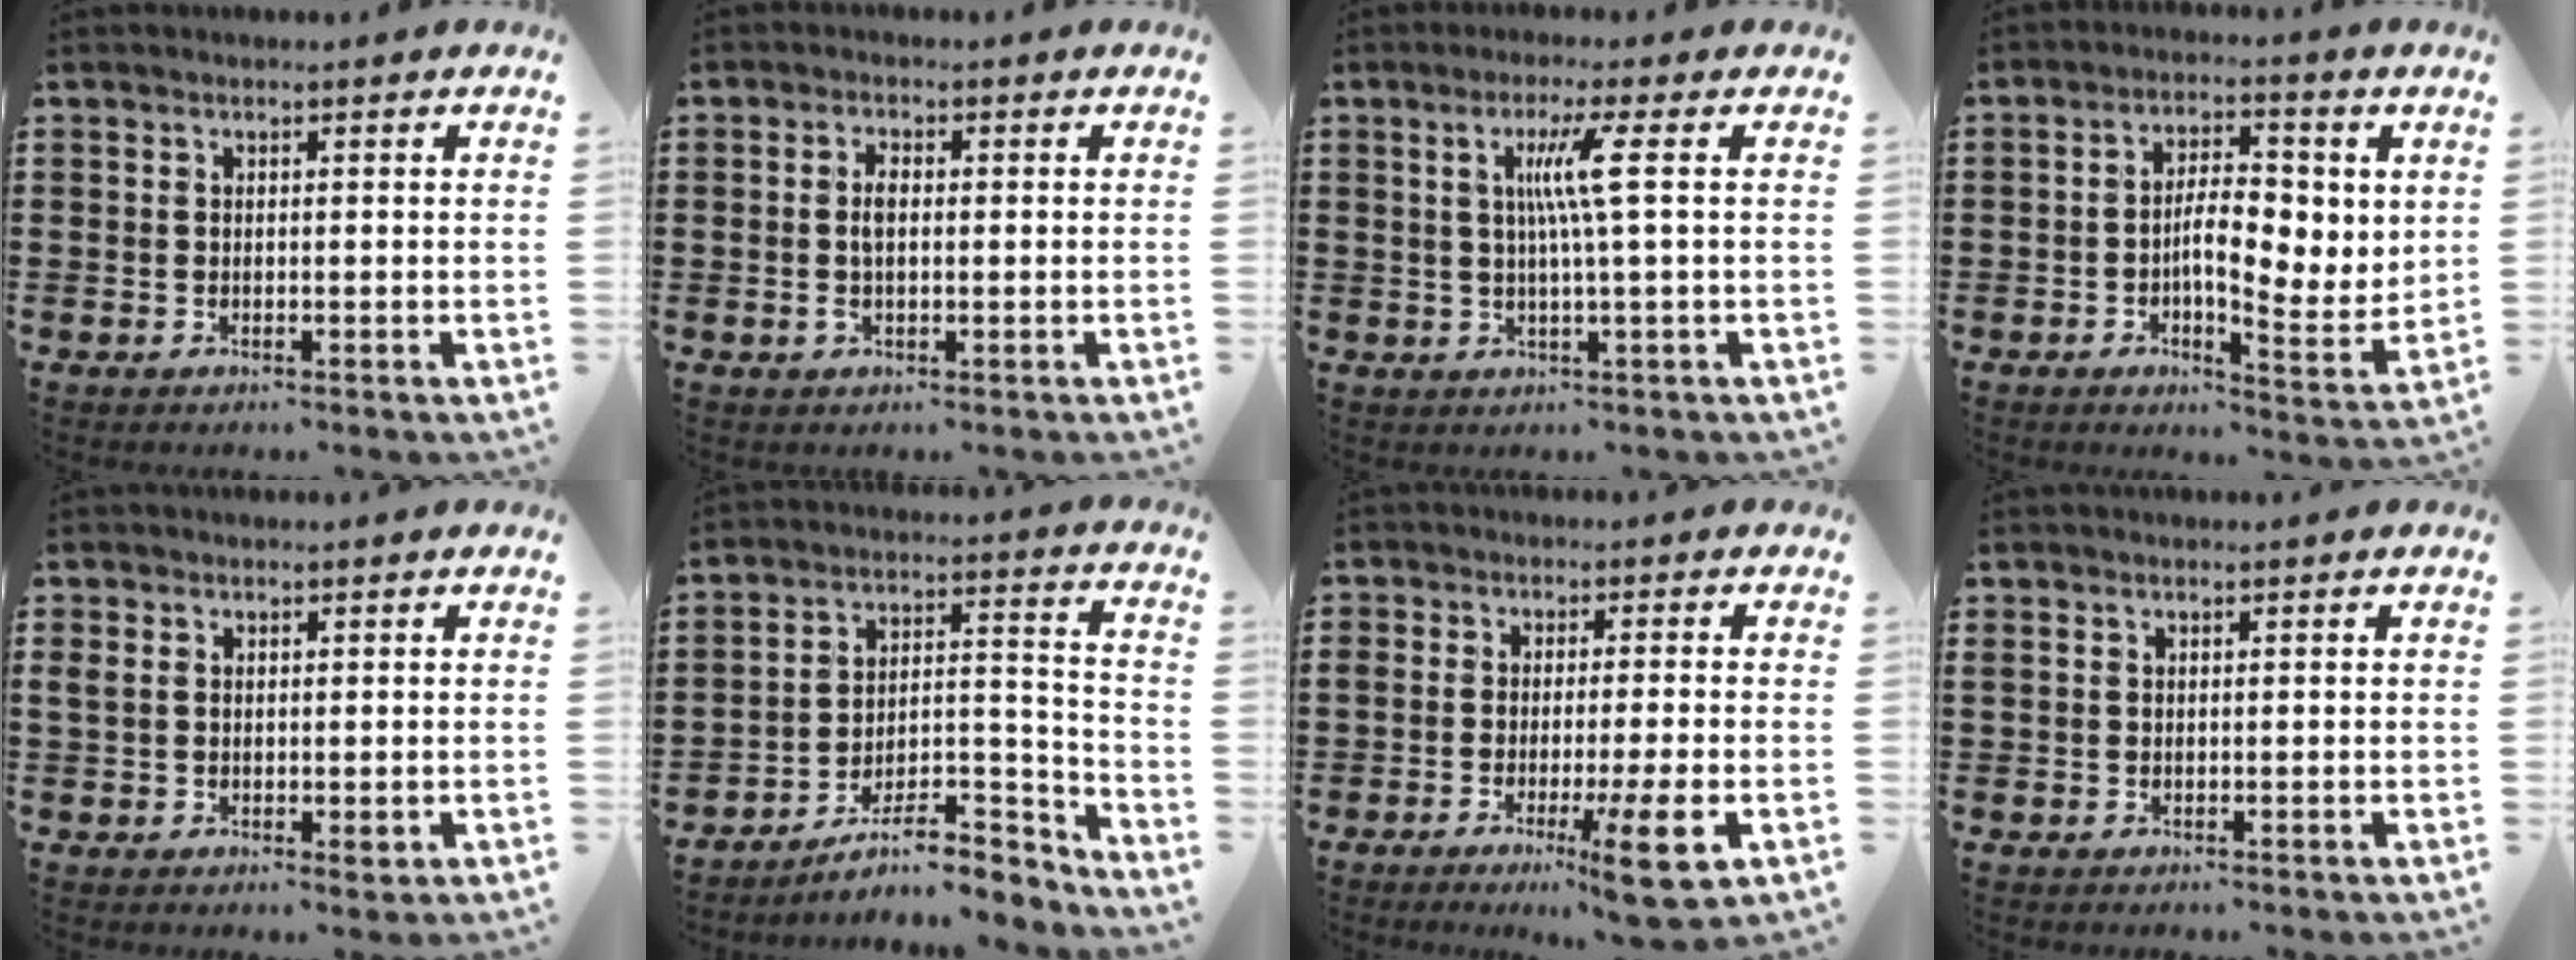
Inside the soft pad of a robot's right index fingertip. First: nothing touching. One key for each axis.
{"total": 3.1, "fx": -0.1, "fy": 1.3, "fz": 2.9, "tx": -0.063, "ty": 0.001, "tz": -0.006}
{"total": 6.1, "fx": 1.1, "fy": -0.8, "fz": 5.9, "tx": -0.117, "ty": -0.005, "tz": 0.011}
{"total": 7.2, "fx": 0.6, "fy": 3.2, "fz": 6.4, "tx": -0.109, "ty": -0.004, "tz": 0.005}
{"total": 2.4, "fx": 0.4, "fy": 1.5, "fz": 1.8, "tx": -0.044, "ty": 0.002, "tz": 0.006}
{"total": 9.2, "fx": -7.5, "fy": 2.8, "fz": 4.6, "tx": -0.060, "ty": 0.024, "tz": -0.136}
{"total": 8.1, "fx": -3.7, "fy": 0.3, "fz": 7.2, "tx": -0.110, "ty": -0.009, "tz": -0.059}
{"total": 0.0}